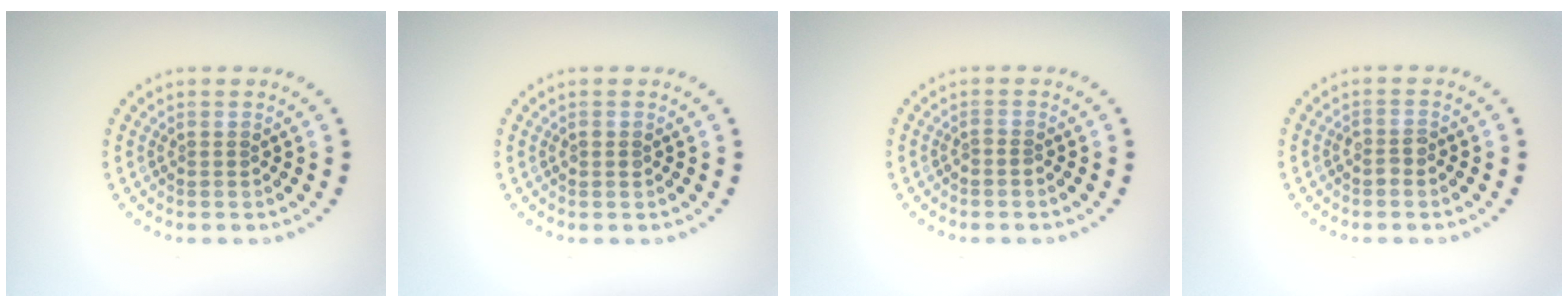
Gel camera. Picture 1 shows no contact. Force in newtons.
{"total": 0.8, "press": 0.7, "slide": 0.1}
{"total": 0.5, "press": 0.3, "slide": 0.5}
{"total": 0.9, "press": 0.7, "slide": 0.5}